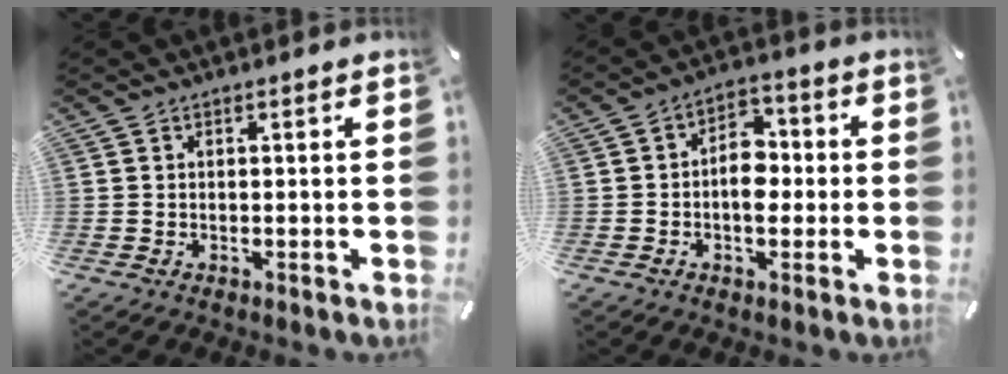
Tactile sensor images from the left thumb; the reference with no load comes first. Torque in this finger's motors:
{"motor_torque": [0.30, 0.88, 0.64, 0.11, 0.18]}